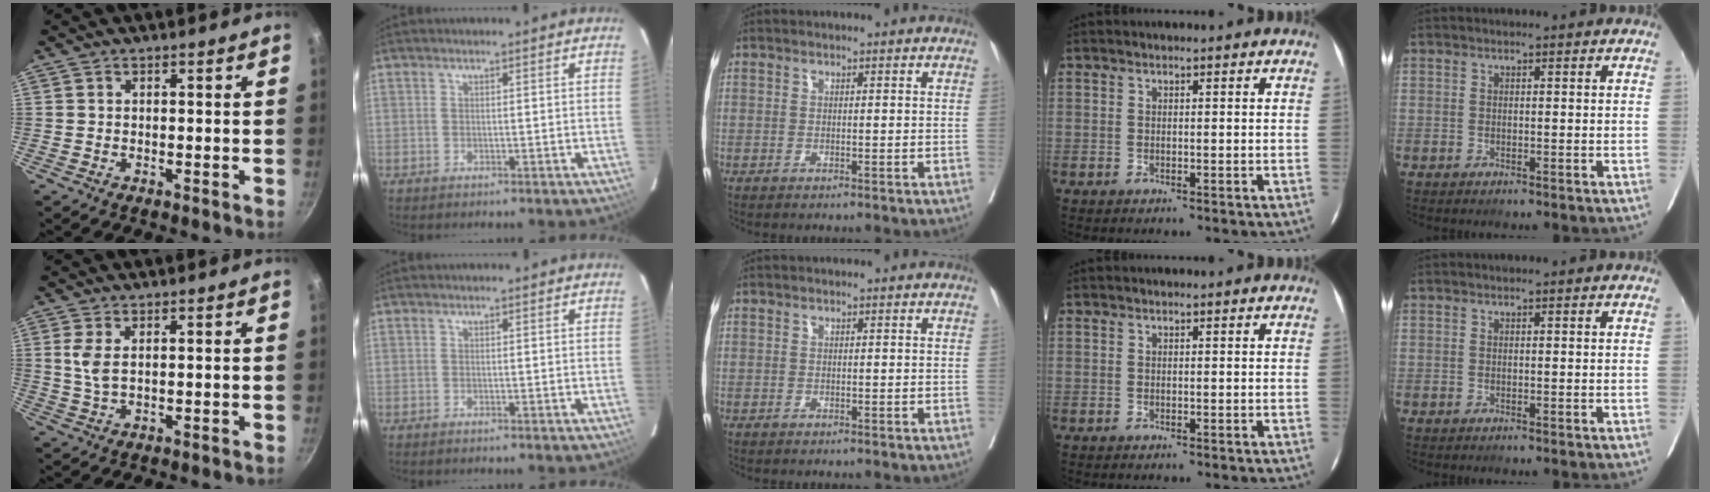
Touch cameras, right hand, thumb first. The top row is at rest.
{"thumb": {"total": 3.6, "force": [1.1, 1.5, 3.1], "torque": [-0.074, -0.002, 0.029]}, "index": {"total": 0.5, "force": [-0.5, 0.0, 0.2], "torque": [-0.005, -0.001, -0.007]}}